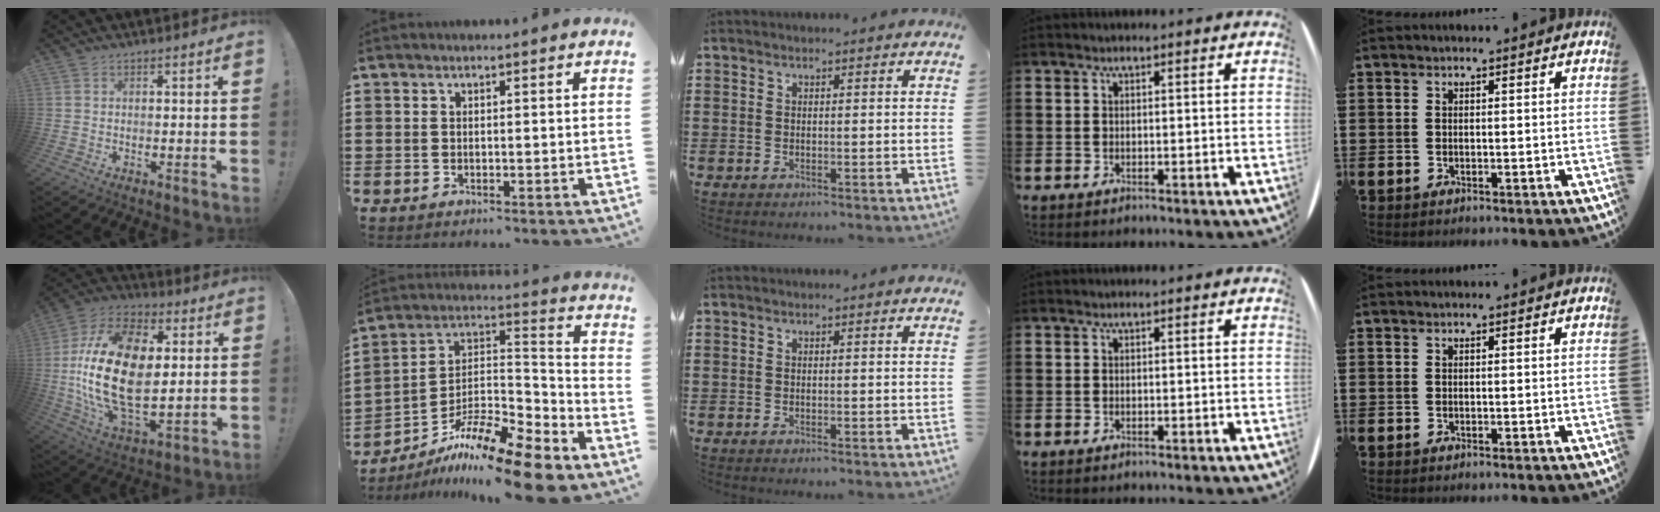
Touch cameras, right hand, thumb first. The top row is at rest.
{"thumb": {"total": 27.9, "force": [1.4, 16.6, 22.4], "torque": [-0.441, -0.009, 0.029]}, "index": {"total": 13.2, "force": [-10.5, 2.6, 7.7], "torque": [-0.134, 0.027, -0.197]}}